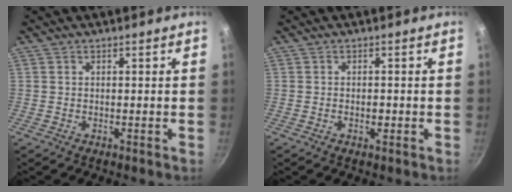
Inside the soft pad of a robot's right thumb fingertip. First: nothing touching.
{"total": 1.3, "force": [-0.4, 0.8, 1.0], "torque": [-0.015, 0.002, -0.006]}